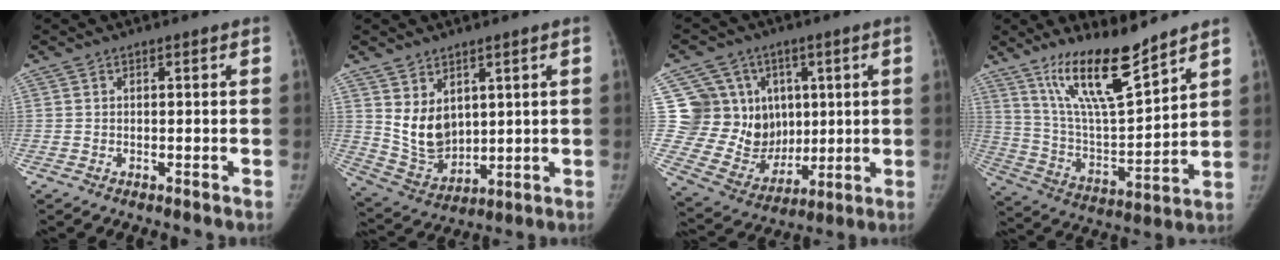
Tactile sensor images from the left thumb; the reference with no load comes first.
{"total": 9.4, "force": [3.2, 6.6, 5.8], "torque": [-0.077, -0.031, 0.089]}
{"total": 15.9, "force": [3.7, 13.9, 6.9], "torque": [-0.073, -0.005, 0.094]}
{"total": 16.9, "force": [12.3, 3.6, 11.0], "torque": [-0.173, -0.077, 0.233]}